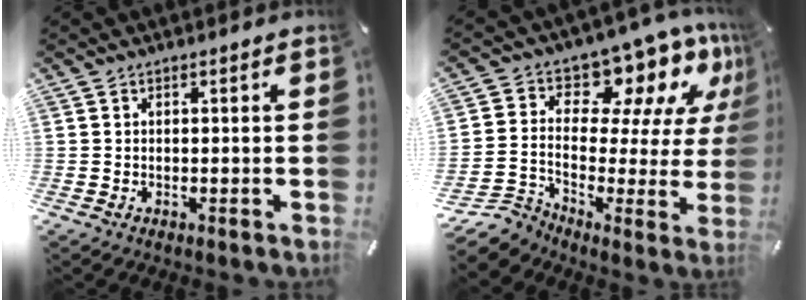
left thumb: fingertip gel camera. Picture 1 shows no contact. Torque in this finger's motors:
{"motor_torque": [0.96, 1.58, 0.25, 0.04, -0.01]}